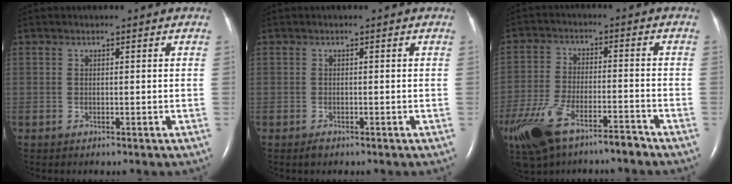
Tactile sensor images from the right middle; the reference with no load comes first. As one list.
[{"total": 0.8, "force": [-0.6, 0.3, 0.4], "torque": [-0.011, -0.002, -0.008]}, {"total": 13.9, "force": [-10.0, 4.6, 8.6], "torque": [-0.181, -0.012, -0.181]}]